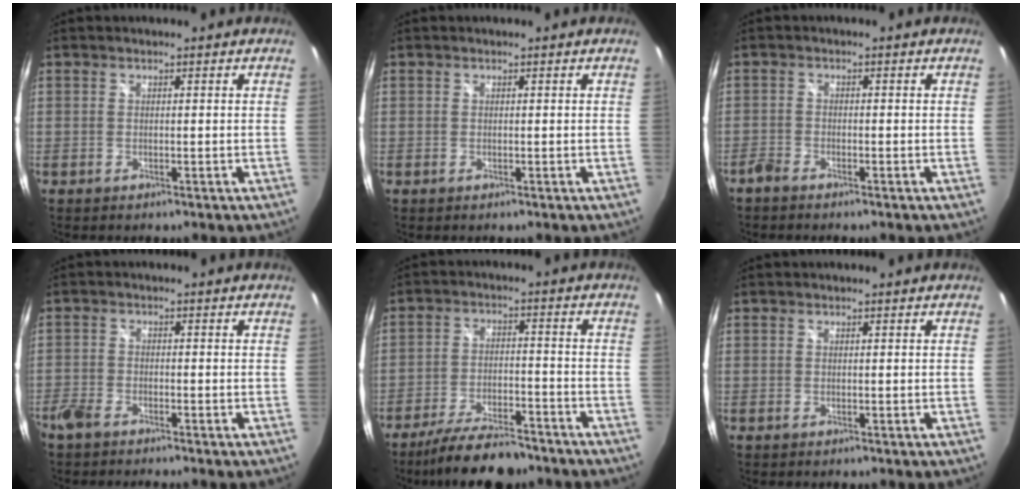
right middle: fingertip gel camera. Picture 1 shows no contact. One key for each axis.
{"total": 0.0}
{"total": 2.0, "fx": -1.8, "fy": 0.5, "fz": 0.6, "tx": -0.020, "ty": -0.004, "tz": -0.040}
{"total": 3.4, "fx": -2.9, "fy": 0.9, "fz": 1.4, "tx": -0.043, "ty": -0.008, "tz": -0.064}
{"total": 13.1, "fx": -10.8, "fy": 3.5, "fz": 6.6, "tx": -0.138, "ty": -0.016, "tz": -0.177}
{"total": 0.0}